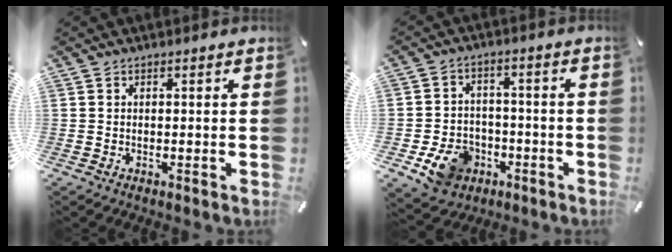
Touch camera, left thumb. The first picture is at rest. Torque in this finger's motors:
{"motor_torque": [1.29, 1.67, 0.15, 0.12, 0.17]}